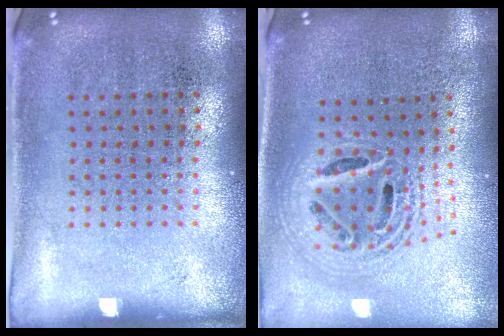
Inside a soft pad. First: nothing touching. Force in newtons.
{"total": 2.2, "press": 1.7, "slide": 1.4}